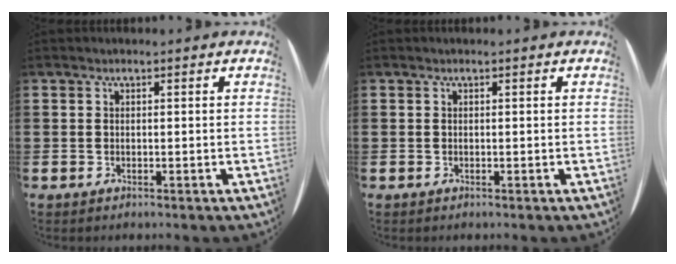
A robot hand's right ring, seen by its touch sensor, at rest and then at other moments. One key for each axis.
{"total": 0.0}